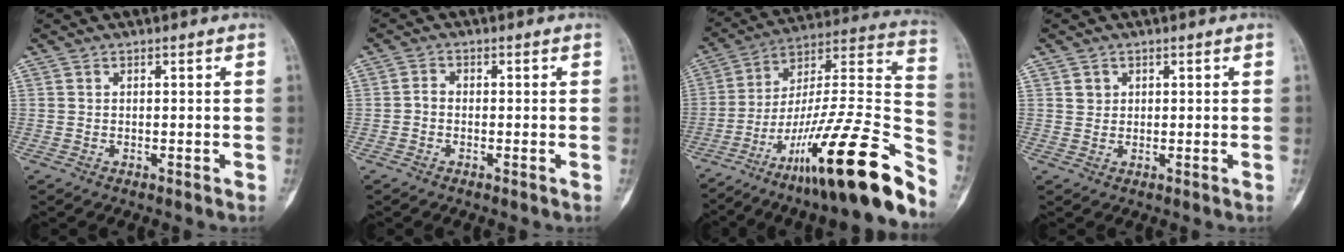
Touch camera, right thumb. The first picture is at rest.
{"total": 1.4, "force": [-0.5, 0.9, 0.9], "torque": [-0.017, 0.001, -0.018]}
{"total": 29.9, "force": [-18.3, 5.0, 23.1], "torque": [-0.297, 0.092, -0.292]}
{"total": 1.5, "force": [0.7, 1.3, 0.3], "torque": [0.002, -0.002, 0.009]}